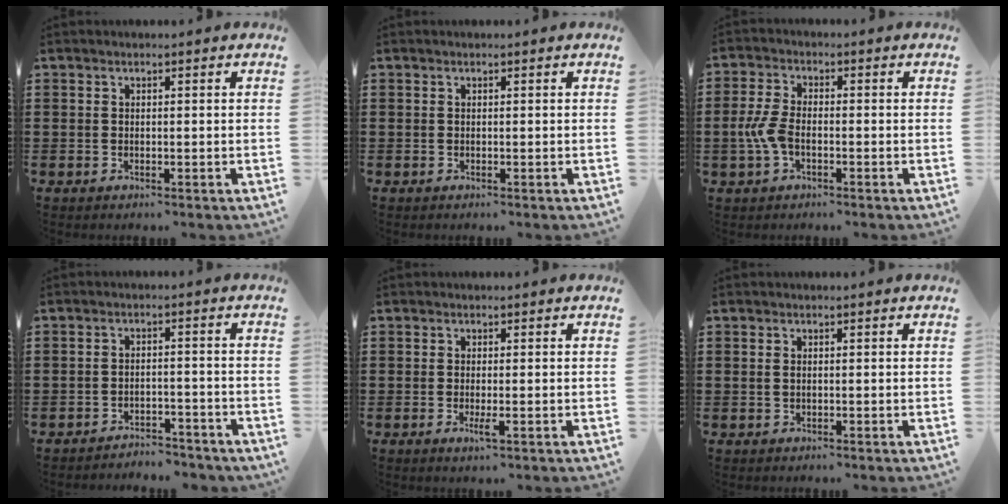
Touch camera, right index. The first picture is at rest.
{"total": 0.0}
{"total": 5.1, "force": [-1.2, 2.6, 4.2], "torque": [-0.107, -0.005, -0.029]}
{"total": 3.0, "force": [-2.9, 0.4, 0.1], "torque": [-0.009, 0.001, -0.062]}
{"total": 2.0, "force": [-0.6, 0.2, 1.9], "torque": [-0.040, -0.007, -0.013]}
{"total": 0.9, "force": [0.1, 0.5, 0.7], "torque": [-0.015, 0.003, 0.002]}